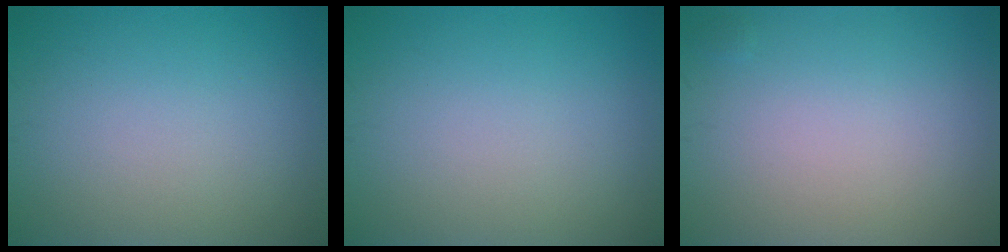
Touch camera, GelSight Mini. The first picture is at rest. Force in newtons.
{"total": 0.0}
{"total": 0.0}